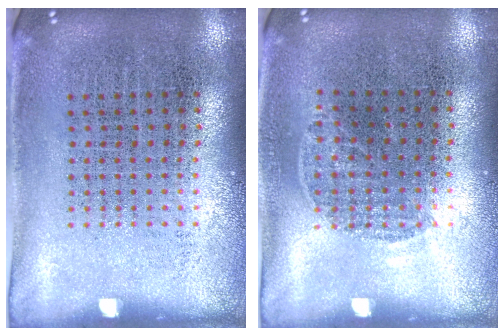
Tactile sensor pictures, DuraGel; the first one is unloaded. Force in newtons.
{"total": 0.5, "press": 0.2, "slide": 0.5}